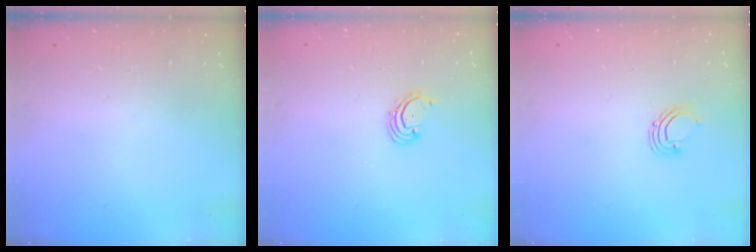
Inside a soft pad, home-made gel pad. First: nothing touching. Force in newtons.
{"total": 1.9, "press": 1.8, "slide": 0.2}
{"total": 3.4, "press": 3.4, "slide": 0.3}